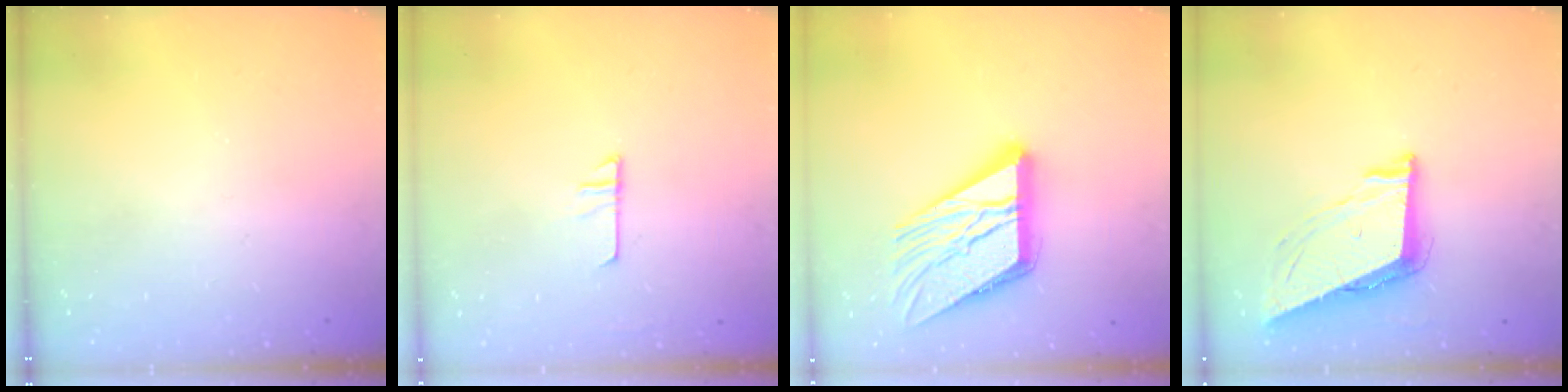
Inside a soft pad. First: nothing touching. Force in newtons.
{"total": 6.4, "press": 6.4, "slide": 0.3}
{"total": 19.0, "press": 18.9, "slide": 2.0}
{"total": 8.9, "press": 8.5, "slide": 2.7}